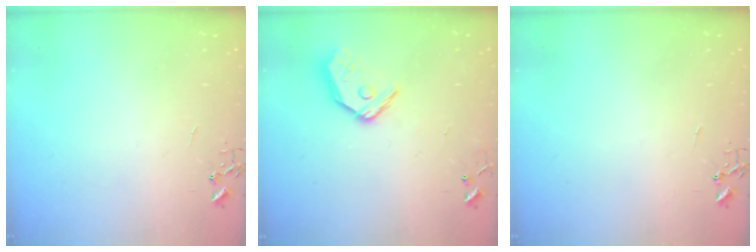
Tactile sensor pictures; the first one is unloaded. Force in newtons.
{"total": 12.4, "press": 12.2, "slide": 2.1}
{"total": 0.0}